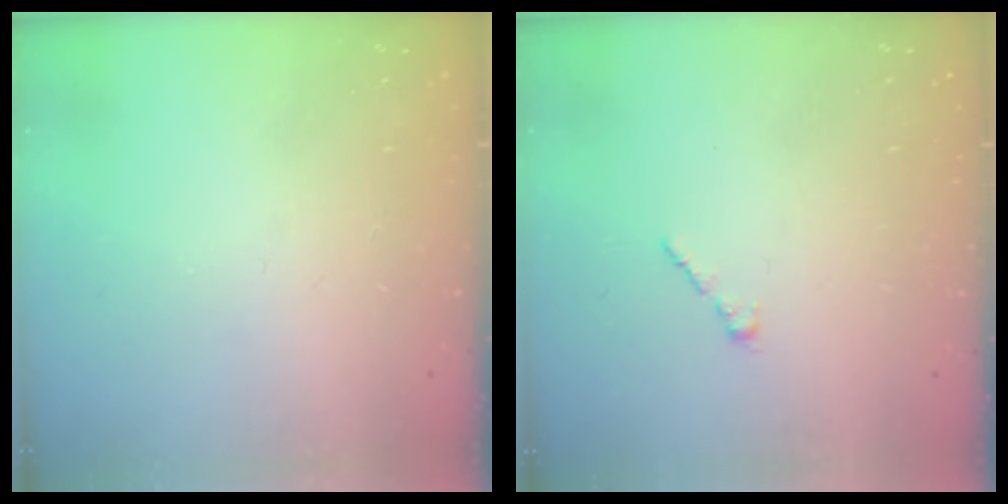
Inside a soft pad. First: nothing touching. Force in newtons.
{"total": 1.7, "press": 1.7, "slide": 0.5}